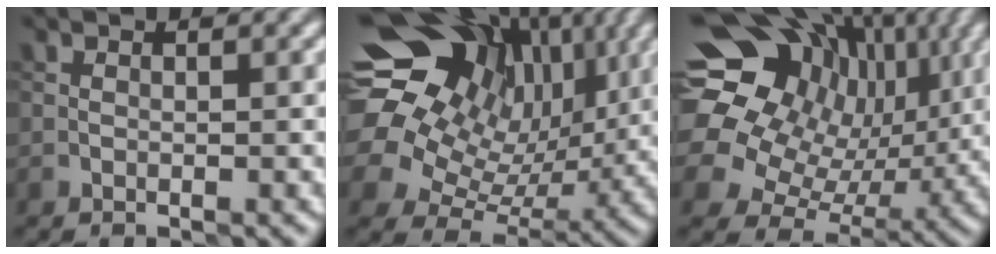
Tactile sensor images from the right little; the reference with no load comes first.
{"total": 19.3, "force": [7.1, 14.5, 10.5], "torque": [-0.236, 0.046, 0.117]}
{"total": 19.5, "force": [7.8, 14.9, 10.0], "torque": [-0.214, 0.039, 0.122]}